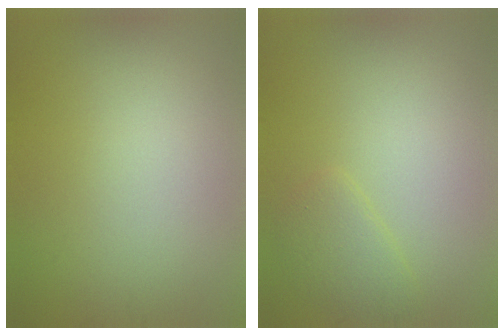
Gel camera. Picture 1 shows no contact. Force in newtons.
{"total": 1.7, "press": 1.7, "slide": 0.1}